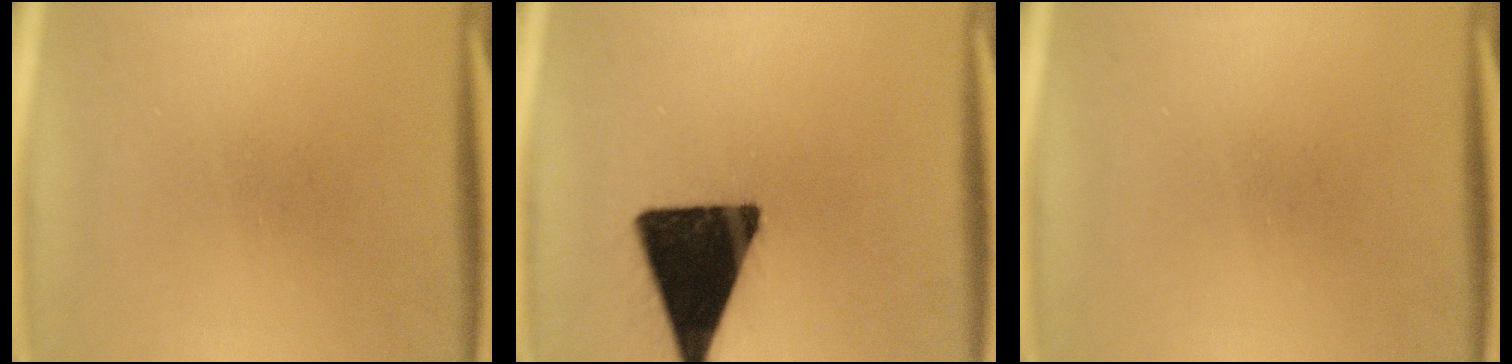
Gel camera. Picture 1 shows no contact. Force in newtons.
{"total": 19.4}
{"total": 0.0}